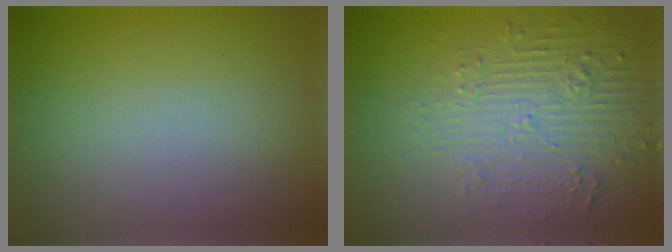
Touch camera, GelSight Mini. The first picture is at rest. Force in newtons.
{"total": 5.3, "press": 3.6, "slide": 3.9}